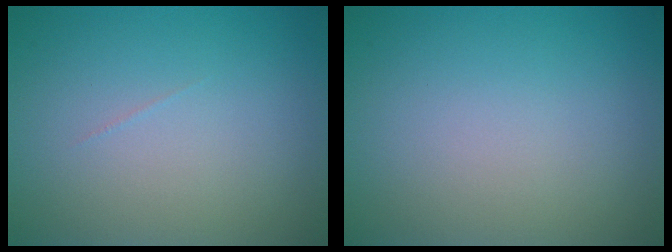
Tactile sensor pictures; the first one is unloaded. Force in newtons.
{"total": 0.0}